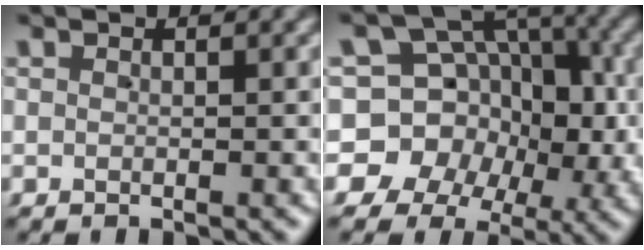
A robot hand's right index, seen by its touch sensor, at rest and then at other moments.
{"total": 16.6, "force": [-1.6, 15.0, 7.0], "torque": [-0.177, -0.056, -0.028]}